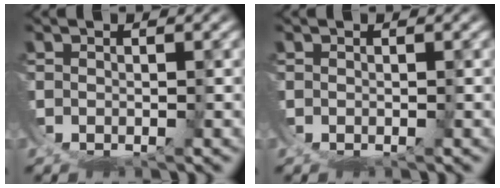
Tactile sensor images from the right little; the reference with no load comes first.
{"total": 0.0}